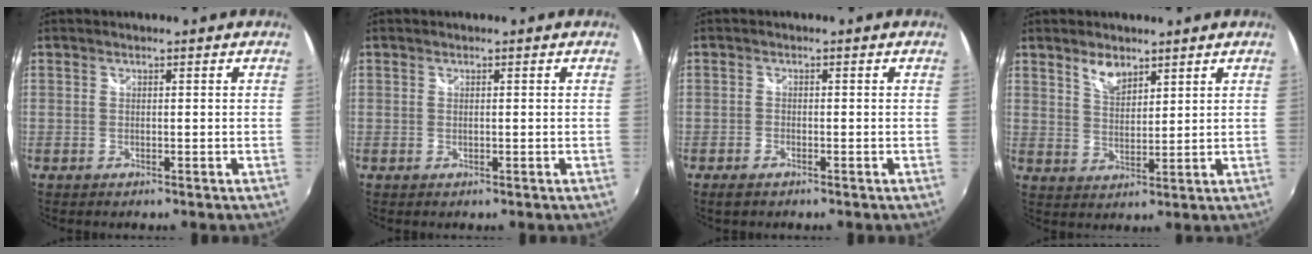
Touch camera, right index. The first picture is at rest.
{"total": 0.0}
{"total": 2.0, "force": [-1.5, 0.9, 0.9], "torque": [-0.026, -0.004, -0.030]}
{"total": 4.8, "force": [3.4, 2.3, 2.6], "torque": [-0.041, 0.002, 0.062]}